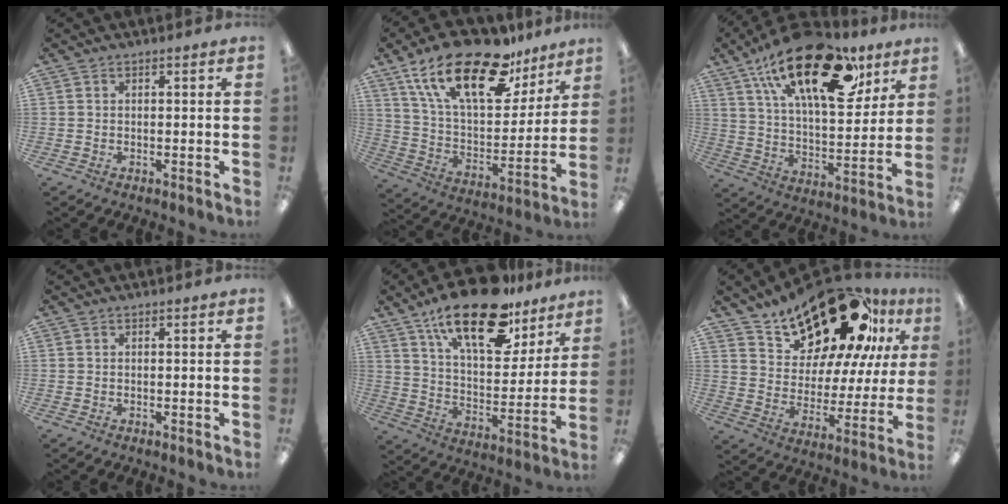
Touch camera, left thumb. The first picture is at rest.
{"total": 25.1, "force": [15.9, 10.8, 16.1], "torque": [-0.281, -0.086, 0.271]}
{"total": 26.7, "force": [14.6, 12.0, 18.8], "torque": [-0.282, -0.070, 0.250]}
{"total": 0.0}
{"total": 21.6, "force": [14.4, 8.9, 13.4], "torque": [-0.210, -0.080, 0.243]}
{"total": 24.7, "force": [18.8, 10.1, 12.4], "torque": [-0.190, -0.121, 0.322]}